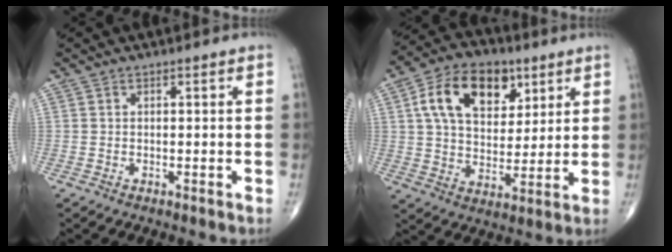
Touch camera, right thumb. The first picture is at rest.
{"total": 16.8, "force": [6.7, 10.6, 11.2], "torque": [-0.159, -0.012, 0.115]}